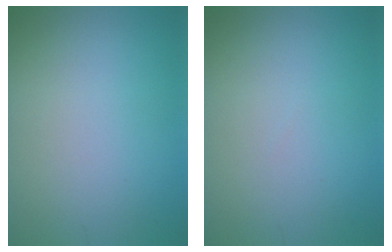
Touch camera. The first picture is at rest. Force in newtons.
{"total": 0.0}